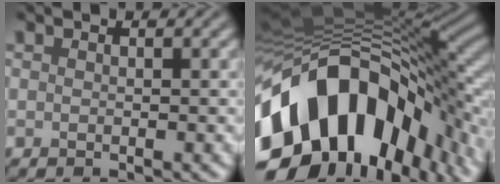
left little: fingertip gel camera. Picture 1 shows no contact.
{"total": 18.1, "force": [-7.0, 10.5, 13.0], "torque": [-0.230, -0.016, -0.116]}